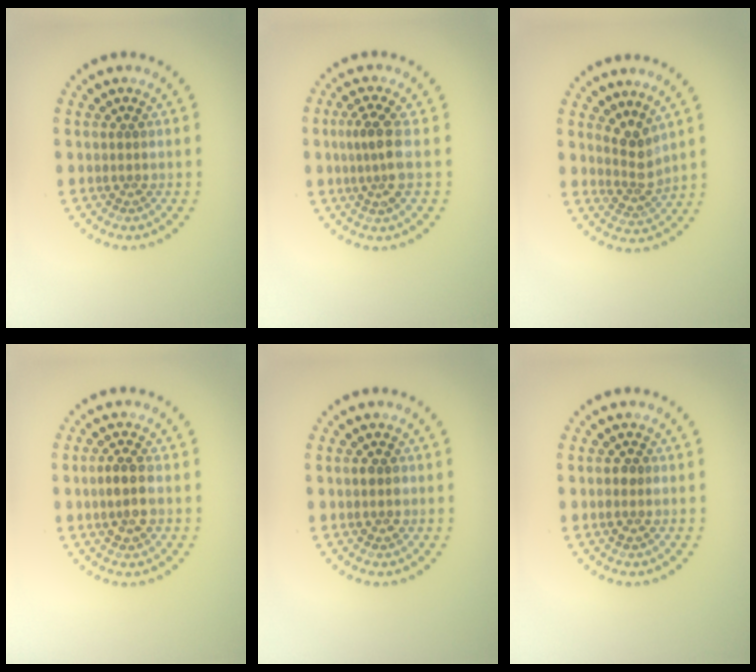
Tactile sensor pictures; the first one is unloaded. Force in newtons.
{"total": 3.1, "press": 2.7, "slide": 1.5}
{"total": 2.6, "press": 2.0, "slide": 1.7}
{"total": 2.7, "press": 2.7, "slide": 0.4}
{"total": 1.4, "press": 1.4, "slide": 0.1}
{"total": 1.3, "press": 1.3, "slide": 0.1}